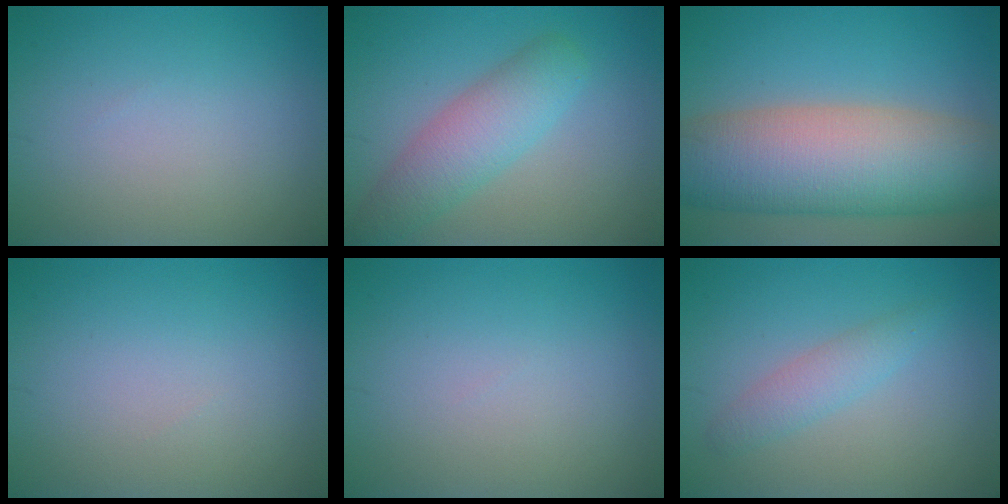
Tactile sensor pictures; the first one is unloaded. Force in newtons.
{"total": 4.8, "press": 4.8, "slide": 0.2}
{"total": 12.5, "press": 12.5, "slide": 0.6}
{"total": 0.0}
{"total": 0.0}
{"total": 2.1, "press": 2.1, "slide": 0.2}